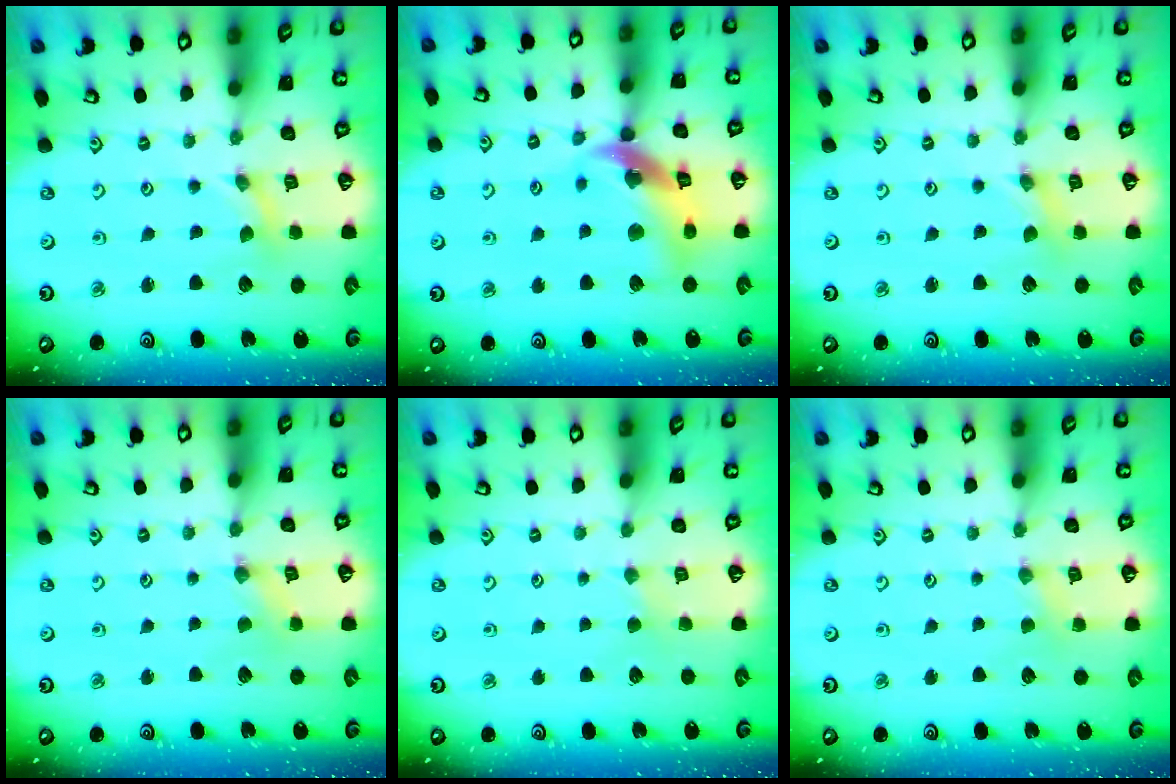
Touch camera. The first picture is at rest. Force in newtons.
{"total": 14.2, "press": 14.1, "slide": 1.6}
{"total": 0.9, "press": 0.8, "slide": 0.3}
{"total": 0.0}
{"total": 1.7, "press": 1.6, "slide": 0.4}
{"total": 2.4, "press": 2.3, "slide": 0.5}